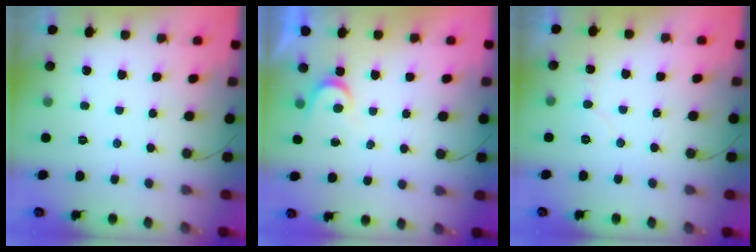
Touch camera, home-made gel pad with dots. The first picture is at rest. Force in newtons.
{"total": 4.0, "press": 3.9, "slide": 0.5}
{"total": 5.3, "press": 5.3, "slide": 0.5}